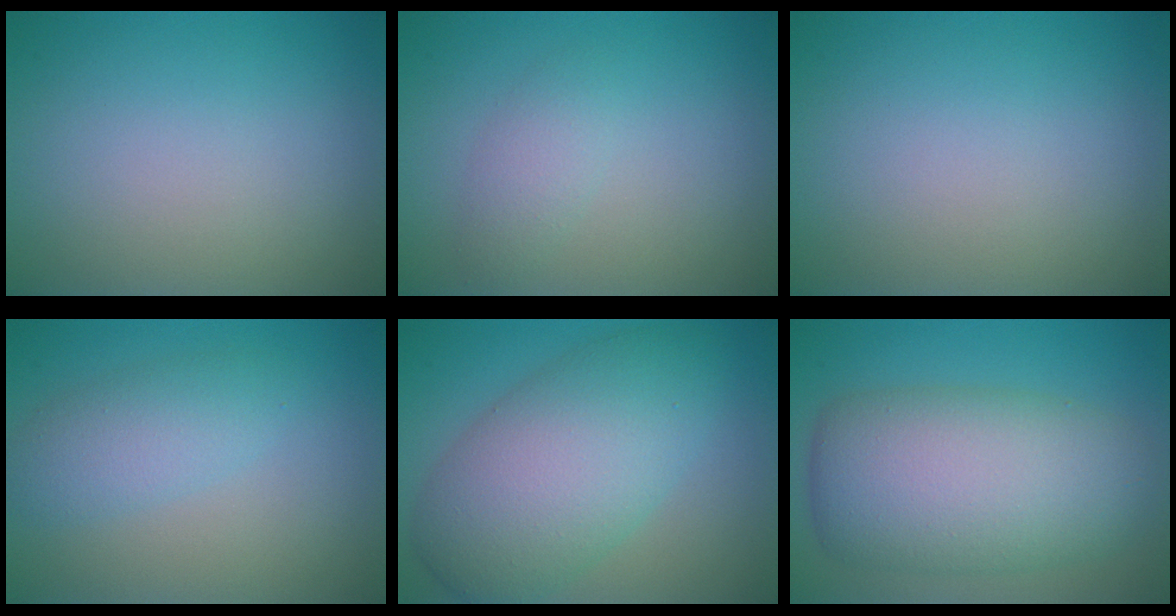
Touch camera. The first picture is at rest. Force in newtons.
{"total": 1.7, "press": 1.7, "slide": 0.0}
{"total": 0.0}
{"total": 2.9, "press": 2.8, "slide": 0.2}
{"total": 8.6, "press": 8.6, "slide": 0.1}
{"total": 9.7, "press": 9.7, "slide": 0.5}